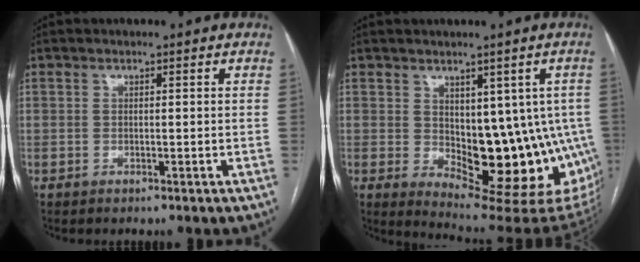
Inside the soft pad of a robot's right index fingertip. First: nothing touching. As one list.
[{"total": 16.4, "force": [-2.2, 8.2, 14.0], "torque": [-0.135, -0.001, -0.008]}]